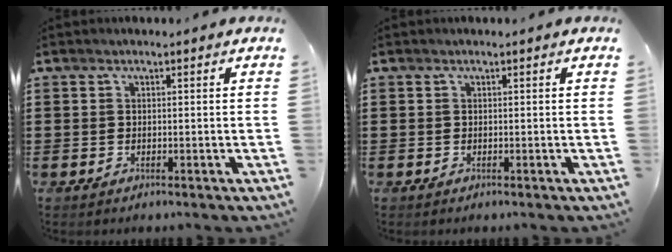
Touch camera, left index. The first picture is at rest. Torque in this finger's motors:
{"motor_torque": [0.00, 0.00, 0.00, -0.01]}